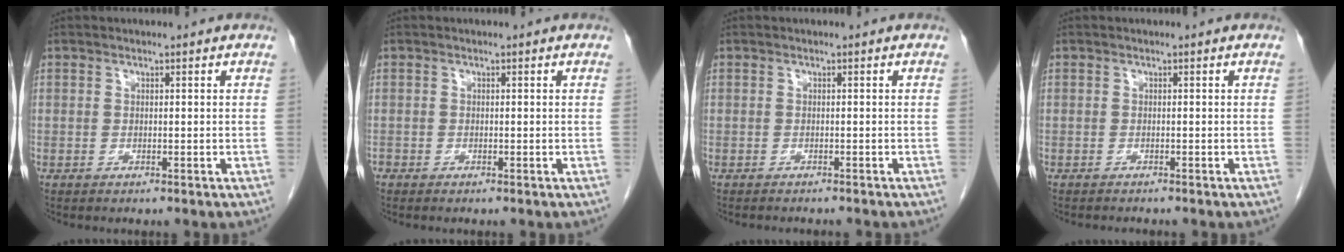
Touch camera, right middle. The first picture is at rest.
{"total": 0.6, "force": [-0.5, 0.2, 0.1], "torque": [-0.003, 0.001, -0.012]}
{"total": 3.9, "force": [-3.6, 0.7, 1.3], "torque": [-0.015, -0.005, -0.042]}
{"total": 1.4, "force": [-1.4, 0.0, 0.3], "torque": [-0.007, -0.003, -0.017]}